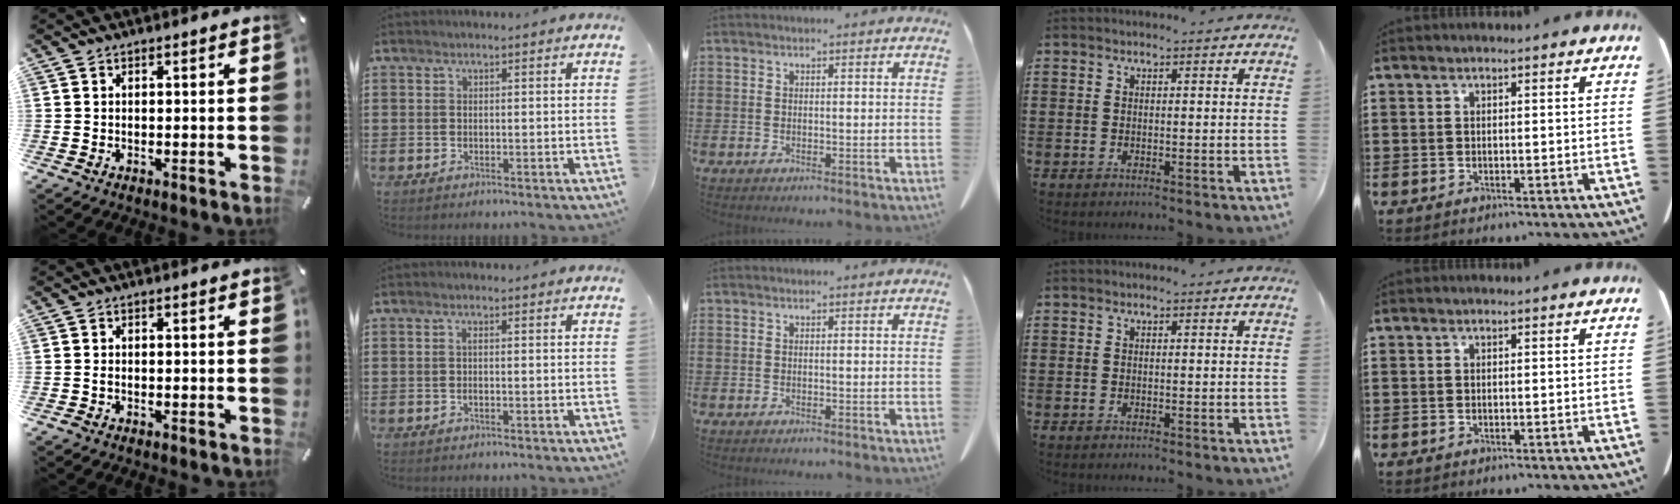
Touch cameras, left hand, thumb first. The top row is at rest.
{"thumb": {"total": 0.8, "force": [-0.6, 0.4, 0.4], "torque": [-0.009, -0.001, -0.011]}, "index": {"total": 0.6, "force": [0.0, 0.1, 0.6], "torque": [-0.013, -0.001, 0.000]}}